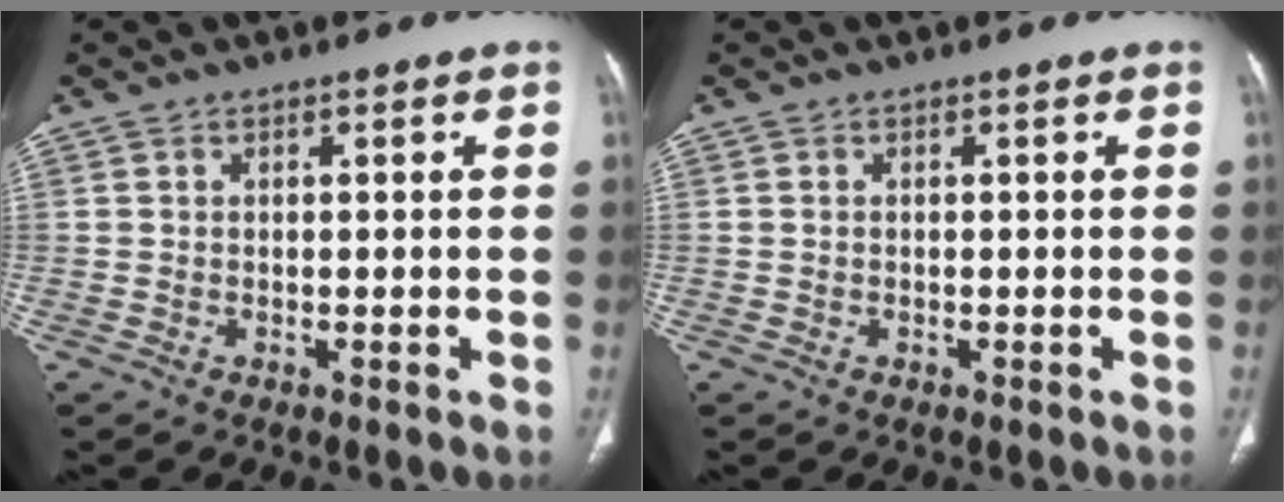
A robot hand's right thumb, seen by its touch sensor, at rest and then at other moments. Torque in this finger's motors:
{"motor_torque": [0.06, -0.15, 0.20, -0.57, -0.01]}